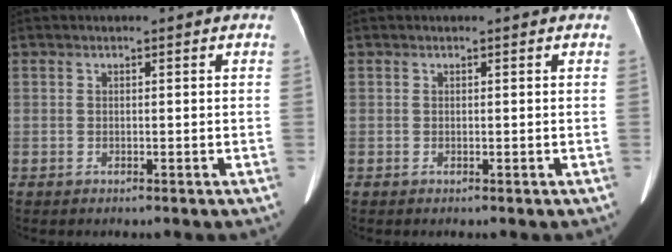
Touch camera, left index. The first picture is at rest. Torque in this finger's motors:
{"motor_torque": [0.01, 0.00, 0.00, 0.00]}